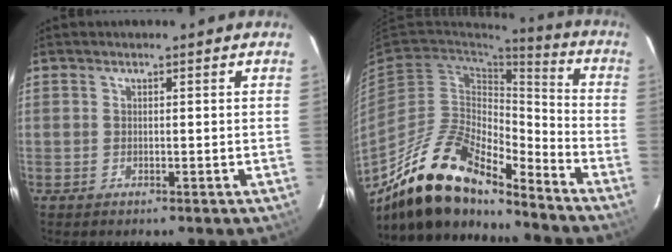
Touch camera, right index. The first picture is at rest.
{"total": 19.9, "force": [-16.0, 6.4, 10.0], "torque": [-0.186, 0.001, -0.292]}